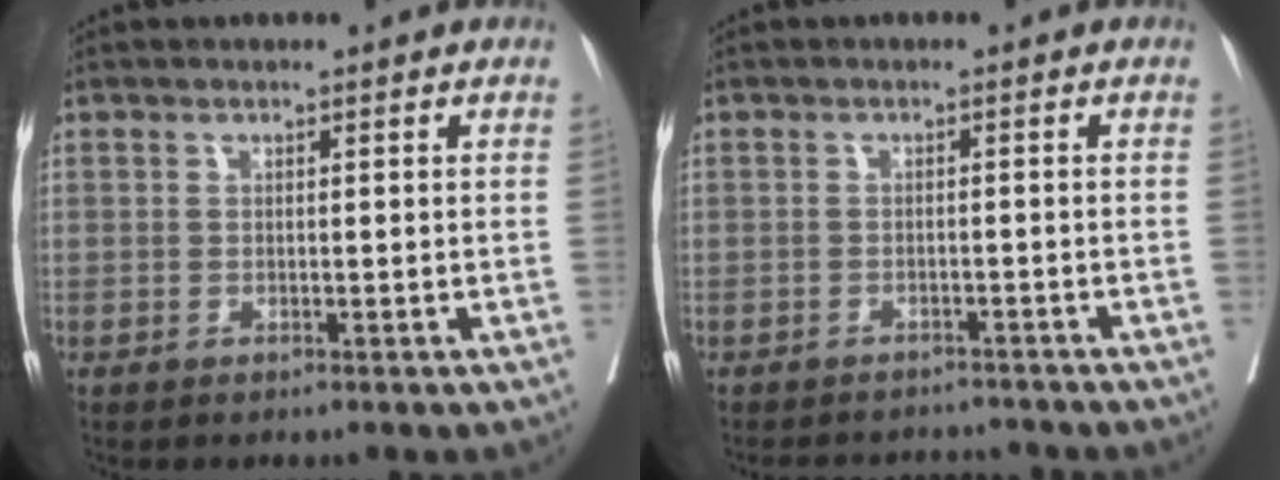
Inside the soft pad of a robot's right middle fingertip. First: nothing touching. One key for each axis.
{"total": 5.5, "fx": -5.3, "fy": 1.3, "fz": 0.1, "tx": 0.004, "ty": 0.005, "tz": -0.070}